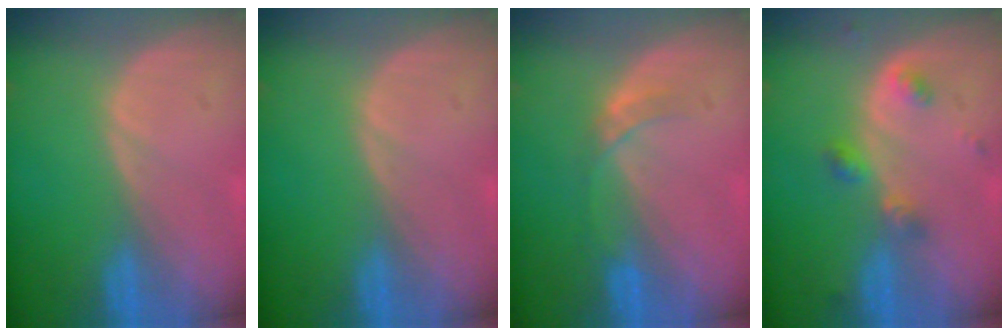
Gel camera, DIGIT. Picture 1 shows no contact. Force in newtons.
{"total": 0.0}
{"total": 3.0, "press": 2.7, "slide": 1.3}
{"total": 3.8, "press": 3.7, "slide": 1.1}